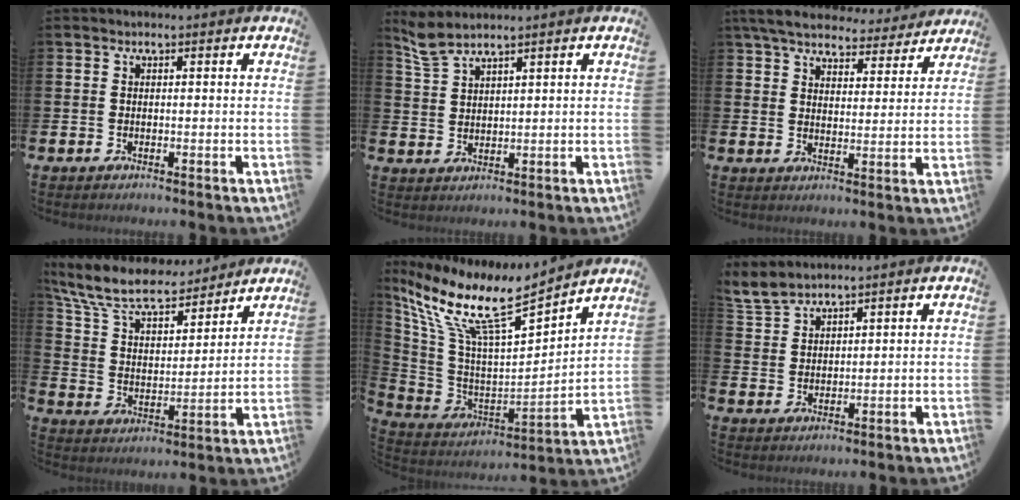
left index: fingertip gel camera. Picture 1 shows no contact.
{"total": 3.5, "force": [3.3, 0.3, 1.1], "torque": [-0.031, -0.011, 0.060]}
{"total": 6.8, "force": [6.2, 2.0, 1.8], "torque": [-0.057, -0.038, 0.110]}
{"total": 9.8, "force": [8.7, 3.0, 3.5], "torque": [-0.109, -0.050, 0.156]}
{"total": 11.4, "force": [8.5, 2.5, 7.2], "torque": [-0.173, -0.060, 0.141]}
{"total": 4.1, "force": [4.0, 0.7, 0.7], "torque": [-0.028, -0.012, 0.074]}